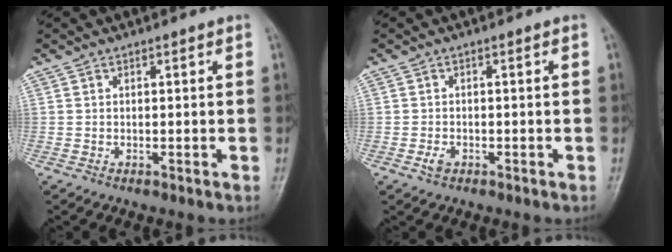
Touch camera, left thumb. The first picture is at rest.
{"total": 1.7, "force": [-0.8, 1.1, 1.0], "torque": [-0.020, 0.005, -0.015]}